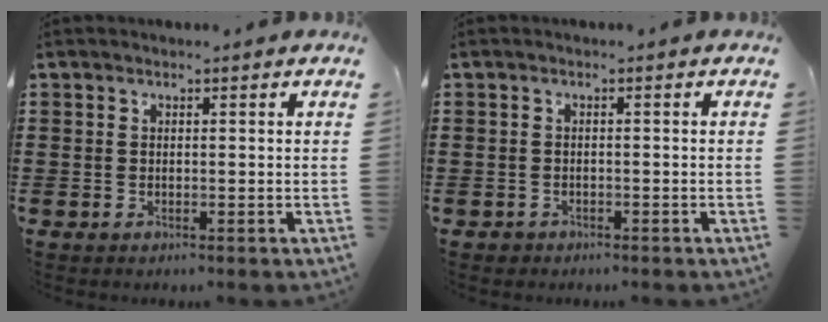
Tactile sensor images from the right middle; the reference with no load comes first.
{"total": 0.8, "force": [-0.6, 0.4, 0.0], "torque": [-0.001, 0.003, -0.015]}